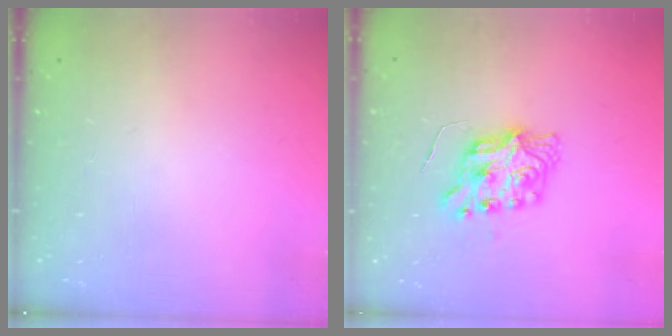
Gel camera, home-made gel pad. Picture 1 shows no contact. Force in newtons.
{"total": 8.6, "press": 8.6, "slide": 1.0}